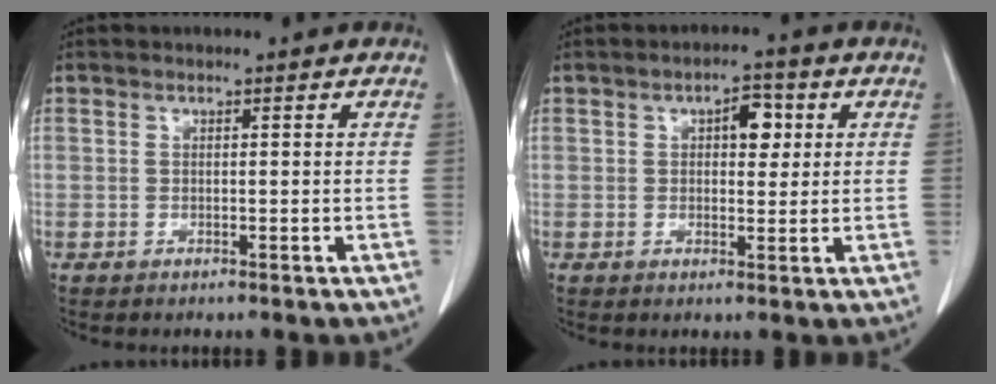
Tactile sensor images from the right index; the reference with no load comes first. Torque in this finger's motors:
{"motor_torque": [0.14, 0.08, 0.08, 0.04]}